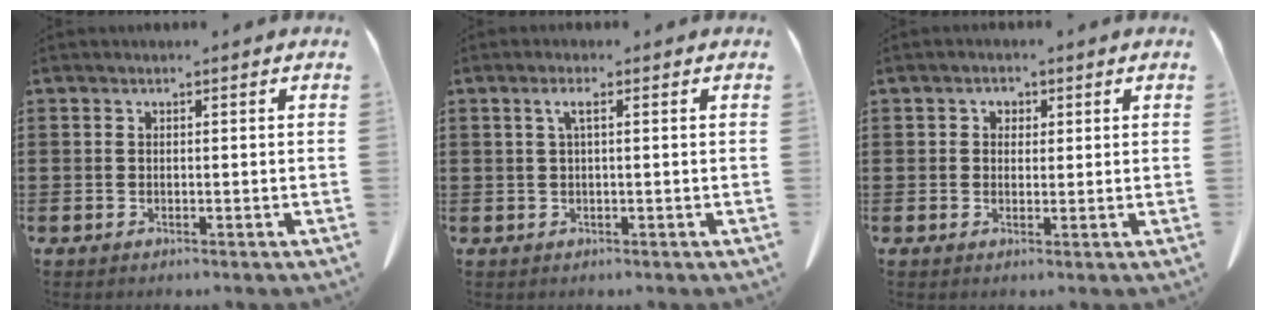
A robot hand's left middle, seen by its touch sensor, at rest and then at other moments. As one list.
[{"total": 1.9, "force": [0.5, 0.2, 1.9], "torque": [-0.038, 0.001, 0.008]}, {"total": 1.4, "force": [0.4, 1.3, 0.6], "torque": [-0.016, 0.007, 0.006]}]